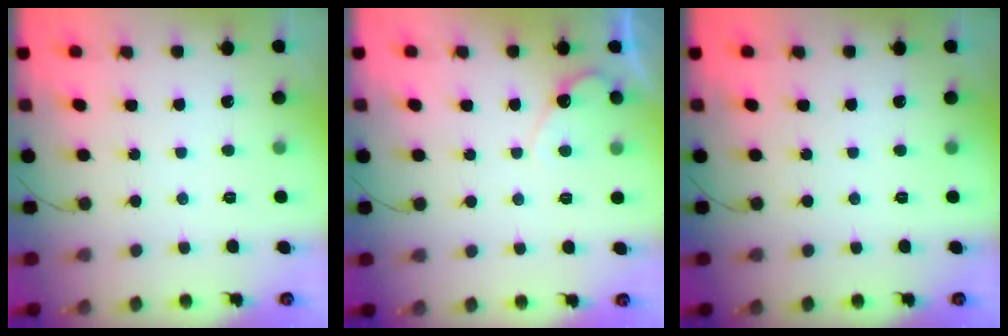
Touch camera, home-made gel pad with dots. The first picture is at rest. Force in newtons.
{"total": 5.6, "press": 5.6, "slide": 0.3}
{"total": 0.0}